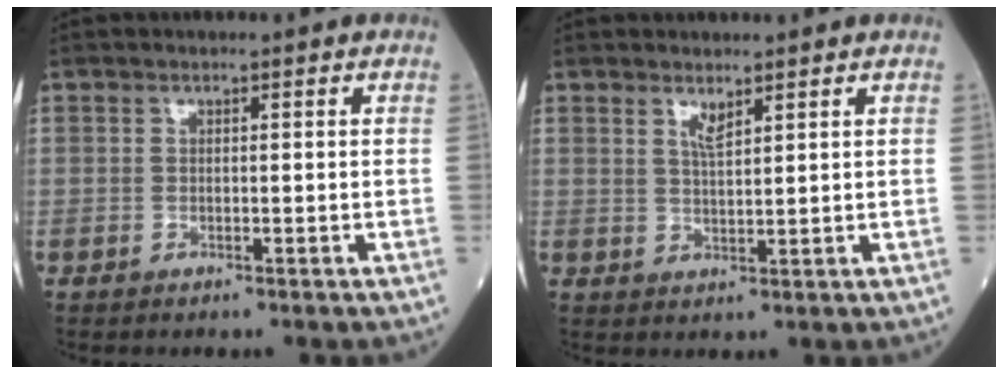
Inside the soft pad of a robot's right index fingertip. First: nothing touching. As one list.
[{"total": 2.2, "force": [1.5, 0.2, 1.5], "torque": [-0.033, -0.007, 0.032]}]